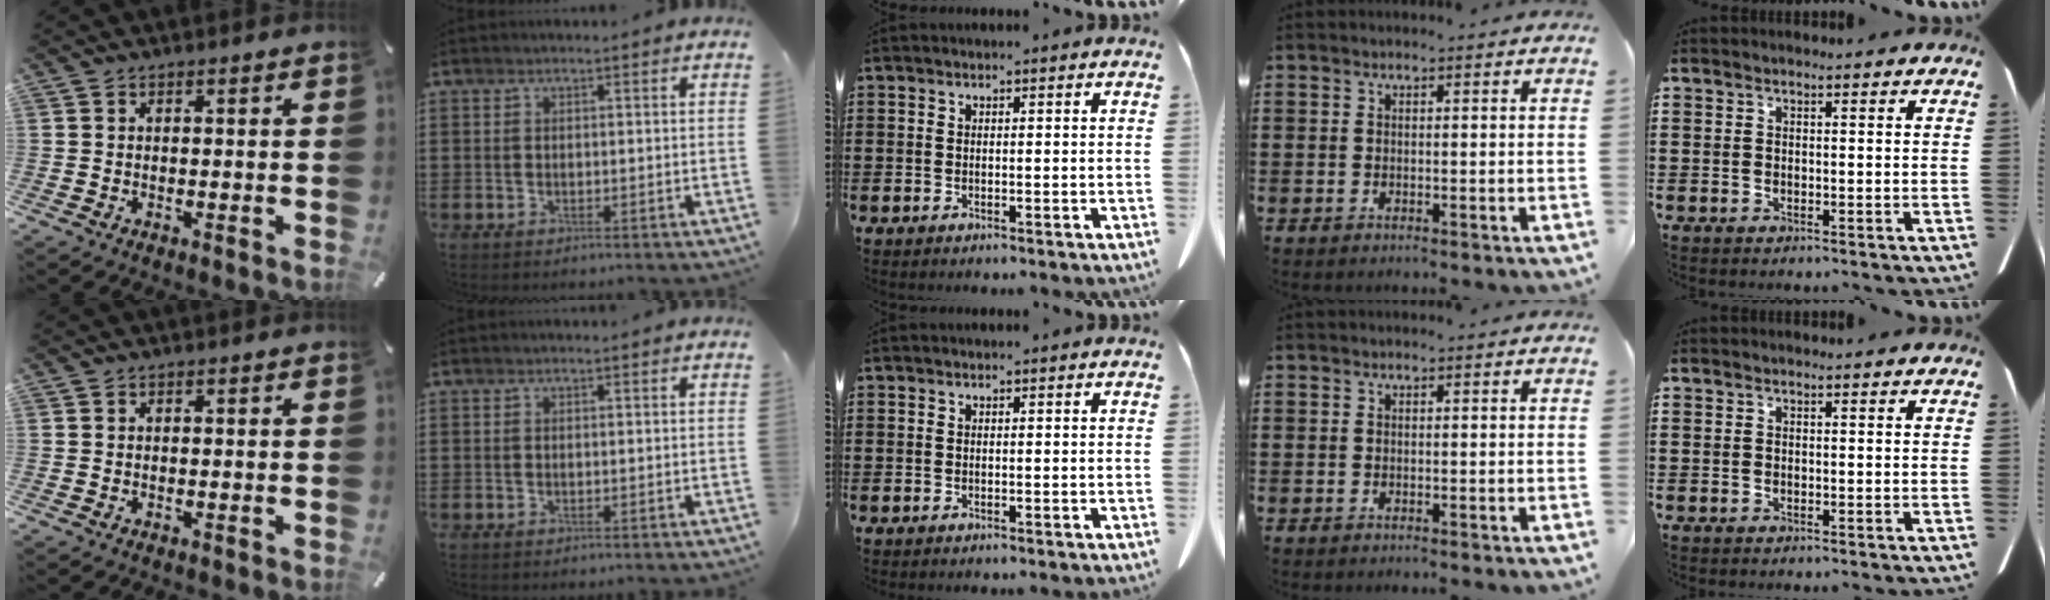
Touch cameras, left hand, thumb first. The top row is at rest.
{}